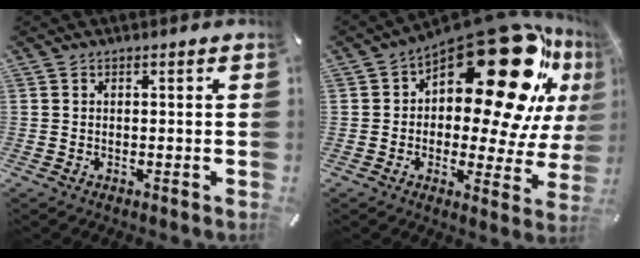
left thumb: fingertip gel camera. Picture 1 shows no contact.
{"total": 28.8, "force": [12.8, 12.6, 22.5], "torque": [-0.303, -0.109, 0.215]}